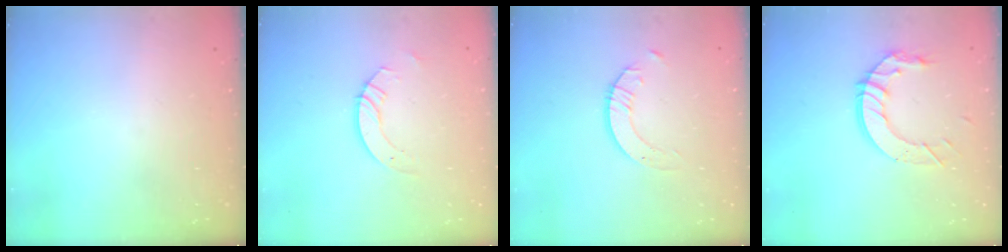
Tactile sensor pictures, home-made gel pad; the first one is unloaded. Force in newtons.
{"total": 3.5, "press": 3.5, "slide": 0.3}
{"total": 2.3, "press": 2.3, "slide": 0.2}
{"total": 10.6, "press": 10.5, "slide": 1.0}